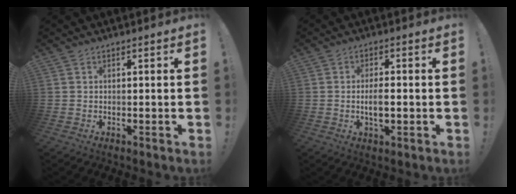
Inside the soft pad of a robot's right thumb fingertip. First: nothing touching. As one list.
[{"total": 4.8, "force": [-0.7, 1.8, 4.4], "torque": [-0.075, -0.005, -0.019]}]